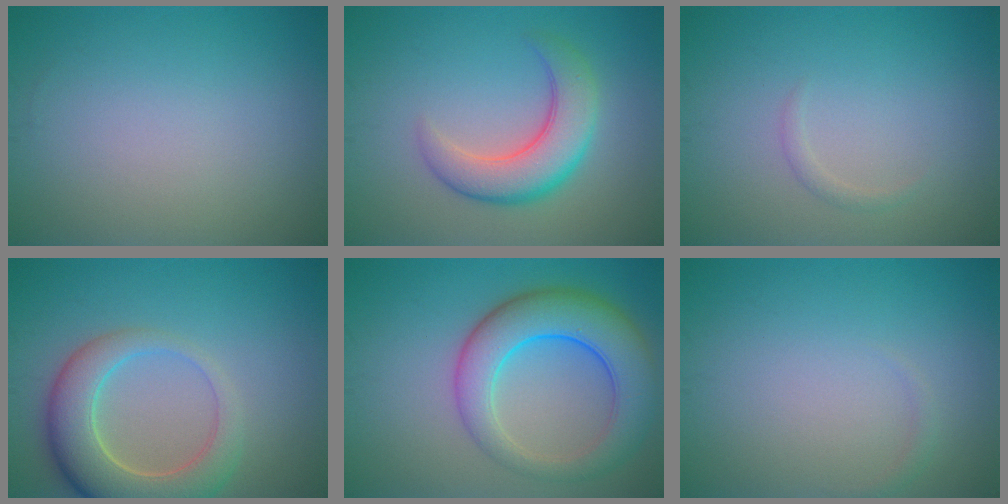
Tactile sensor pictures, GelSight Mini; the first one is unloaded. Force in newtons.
{"total": 5.6, "press": 5.5, "slide": 0.4}
{"total": 0.8, "press": 0.8, "slide": 0.0}
{"total": 6.8, "press": 6.8, "slide": 0.8}
{"total": 8.0, "press": 8.0, "slide": 0.2}
{"total": 0.6, "press": 0.6, "slide": 0.0}